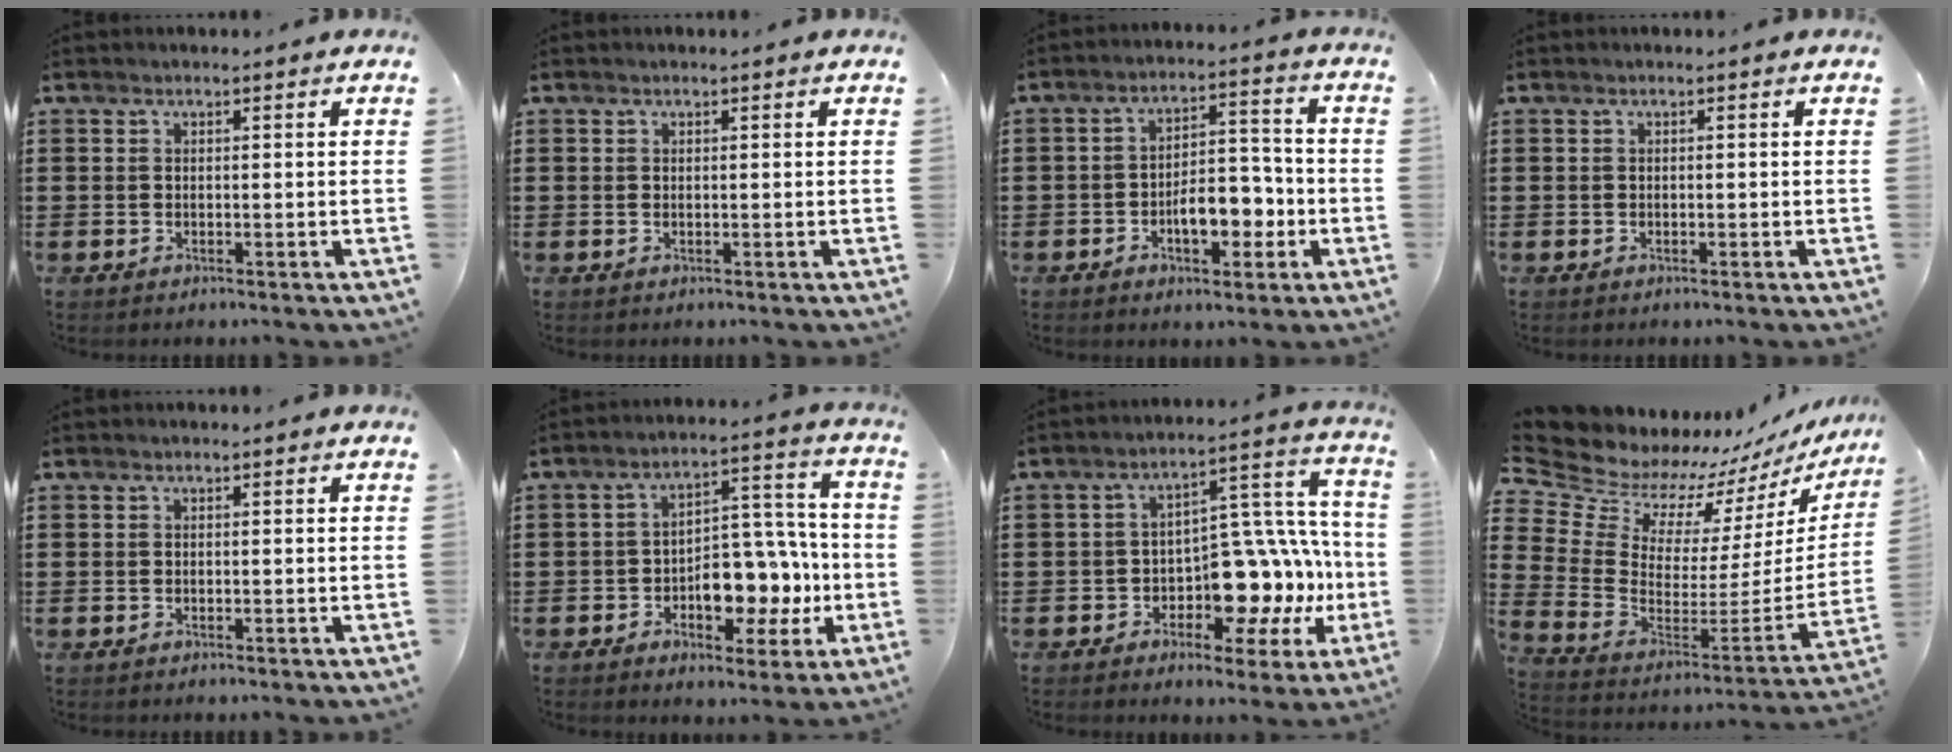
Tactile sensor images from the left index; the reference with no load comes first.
{"total": 0.0}
{"total": 7.9, "force": [-2.8, 4.0, 6.2], "torque": [-0.087, 0.011, -0.054]}
{"total": 0.0}
{"total": 0.0}
{"total": 8.6, "force": [-2.5, 5.8, 5.8], "torque": [-0.091, 0.012, -0.043]}
{"total": 10.4, "force": [-2.9, 6.7, 7.5], "torque": [-0.109, -0.011, -0.046]}
{"total": 8.0, "force": [7.2, 3.4, -0.2], "torque": [-0.055, -0.072, 0.128]}